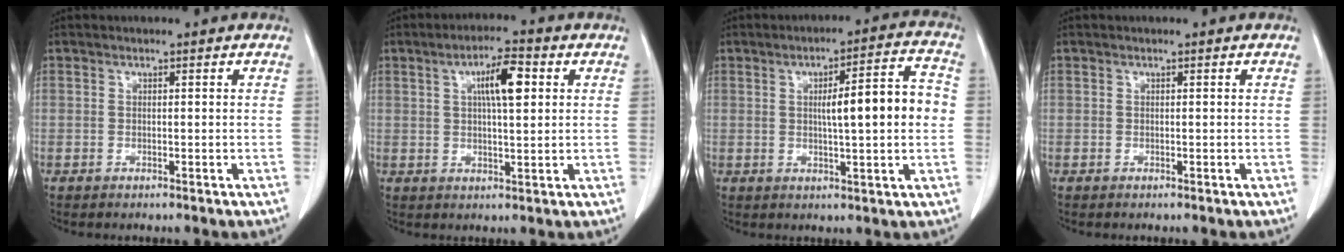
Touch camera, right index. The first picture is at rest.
{"total": 6.9, "force": [2.1, 1.4, 6.5], "torque": [-0.111, 0.009, 0.035]}
{"total": 10.3, "force": [0.4, 1.0, 10.2], "torque": [-0.144, 0.020, 0.008]}
{"total": 0.0}